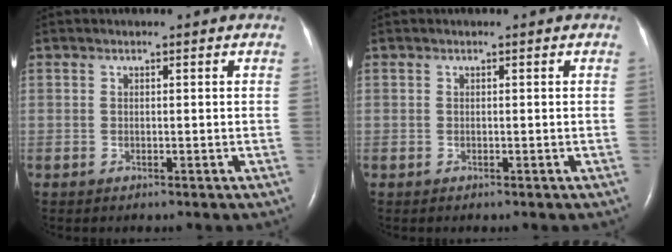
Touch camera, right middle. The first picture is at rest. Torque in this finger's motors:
{"motor_torque": [0.25, -0.09, 0.12, 0.00]}